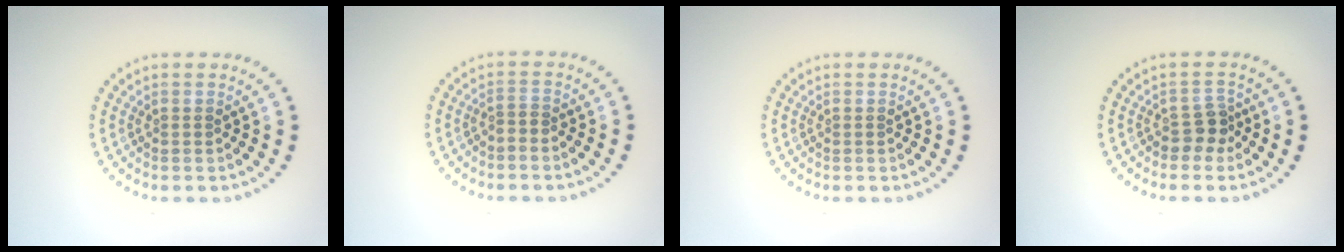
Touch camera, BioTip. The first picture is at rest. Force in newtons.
{"total": 0.7, "press": 0.3, "slide": 0.6}
{"total": 0.0}
{"total": 1.9, "press": 1.6, "slide": 1.1}